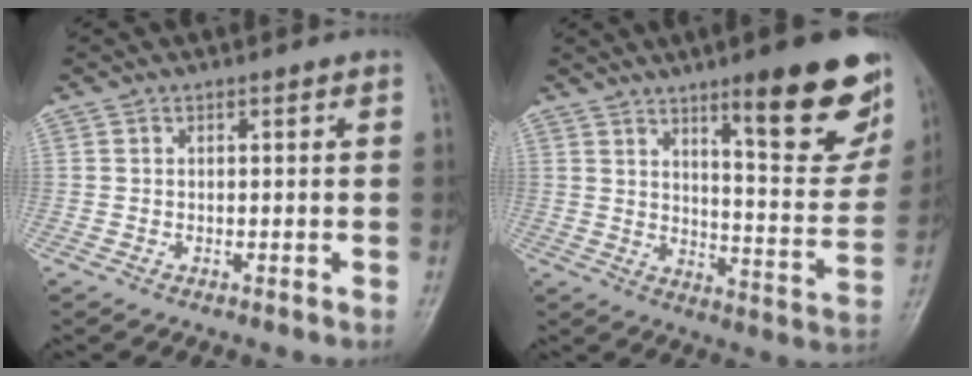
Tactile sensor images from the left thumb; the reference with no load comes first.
{"total": 18.8, "force": [11.2, 4.4, 14.5], "torque": [-0.146, -0.070, 0.162]}